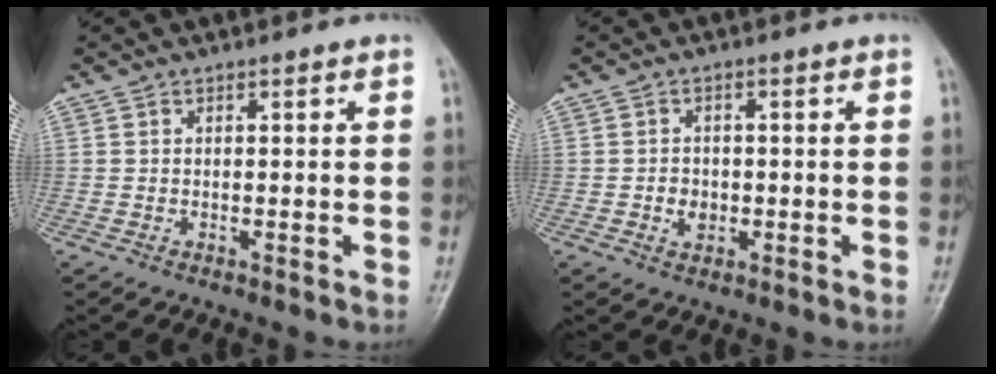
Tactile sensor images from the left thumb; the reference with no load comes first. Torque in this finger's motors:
{"motor_torque": [-0.17, 0.10, 0.06, -0.03, -0.01]}